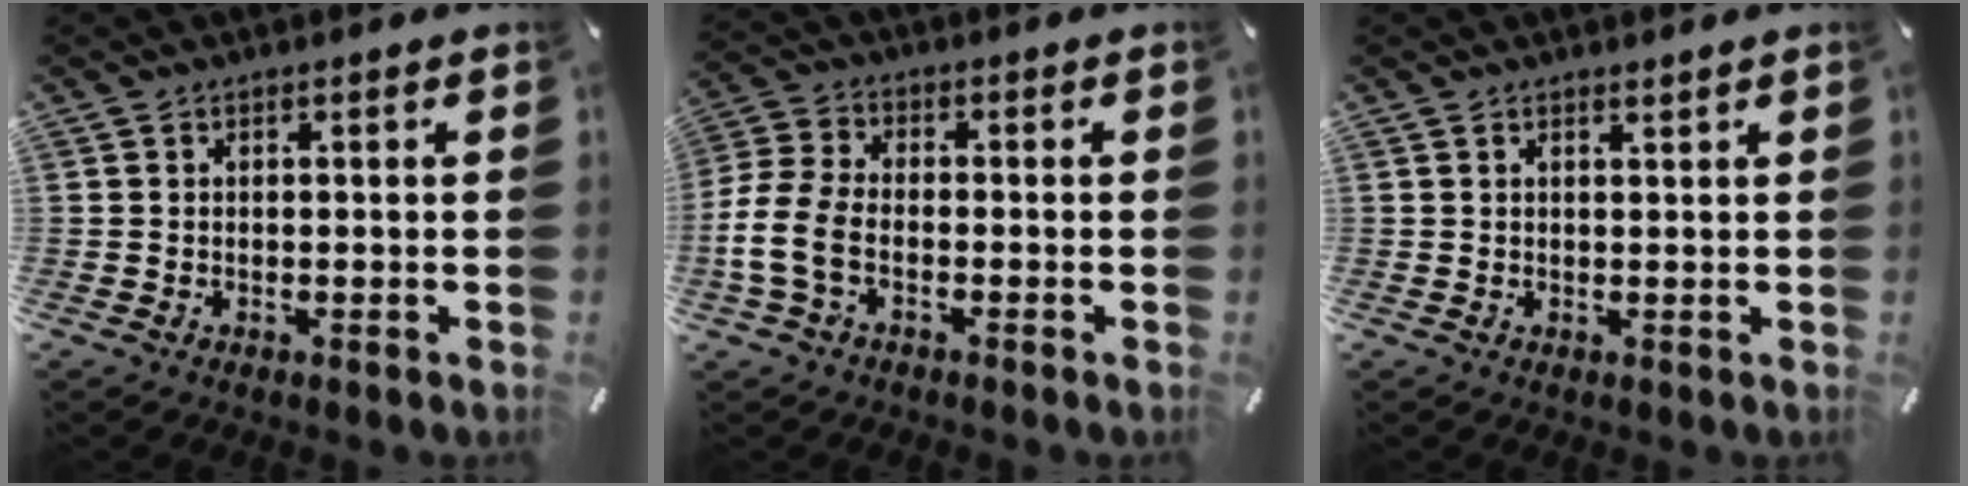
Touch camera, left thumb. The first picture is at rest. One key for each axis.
{"total": 8.0, "fx": -3.1, "fy": 4.8, "fz": 5.6, "tx": -0.134, "ty": 0.003, "tz": -0.057}
{"total": 0.9, "fx": 0.8, "fy": 0.1, "fz": 0.3, "tx": -0.007, "ty": -0.003, "tz": 0.016}